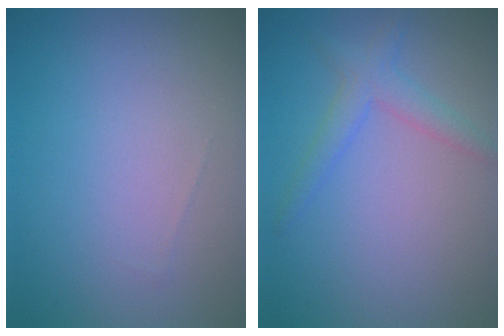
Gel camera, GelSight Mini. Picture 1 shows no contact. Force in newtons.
{"total": 2.3, "press": 2.3, "slide": 0.1}